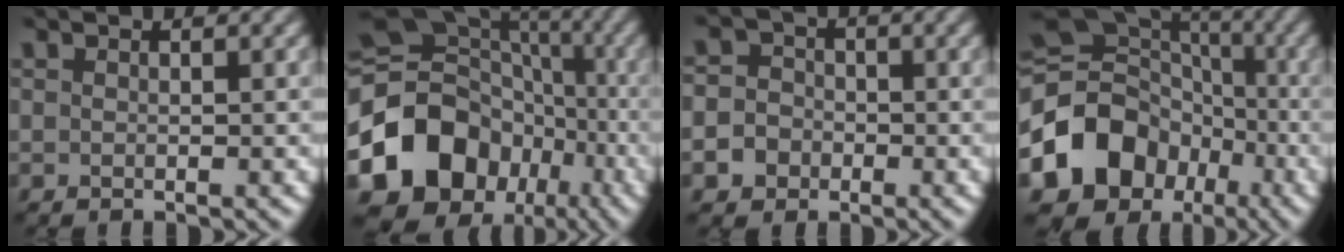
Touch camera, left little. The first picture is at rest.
{"total": 15.1, "force": [-5.3, 12.2, 7.1], "torque": [-0.166, -0.002, -0.097]}
{"total": 4.0, "force": [-1.5, 3.6, 1.2], "torque": [0.007, 0.001, -0.041]}
{"total": 13.3, "force": [-4.7, 10.9, 6.1], "torque": [-0.130, -0.010, -0.094]}